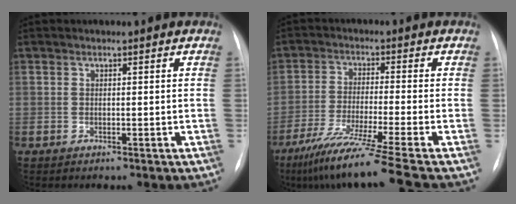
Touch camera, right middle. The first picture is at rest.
{"total": 12.9, "force": [-9.5, -2.4, 8.3], "torque": [-0.145, -0.048, -0.158]}